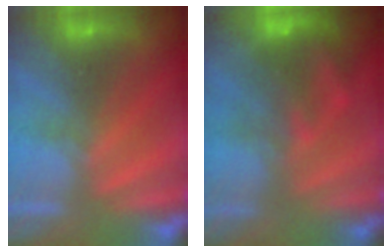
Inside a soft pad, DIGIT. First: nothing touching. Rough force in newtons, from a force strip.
{"total": 5.5}